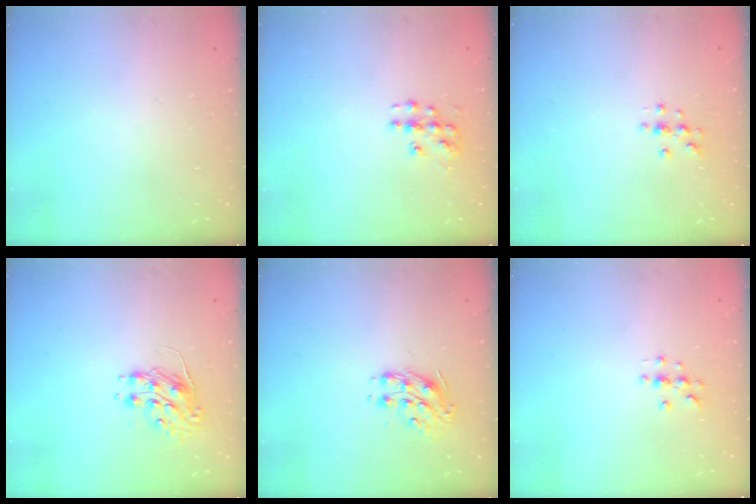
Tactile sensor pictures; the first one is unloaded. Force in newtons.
{"total": 6.1, "press": 6.1, "slide": 0.4}
{"total": 3.7, "press": 3.7, "slide": 0.4}
{"total": 8.5, "press": 8.4, "slide": 0.6}
{"total": 9.3, "press": 9.3, "slide": 0.2}
{"total": 3.7, "press": 3.7, "slide": 0.4}